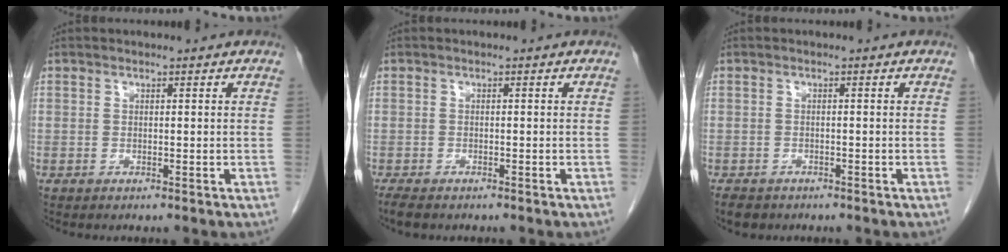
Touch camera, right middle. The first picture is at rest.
{"total": 2.6, "force": [-2.1, 0.9, 1.4], "torque": [-0.029, -0.007, -0.029]}
{"total": 3.4, "force": [-2.6, 1.9, 1.0], "torque": [-0.018, -0.002, -0.035]}